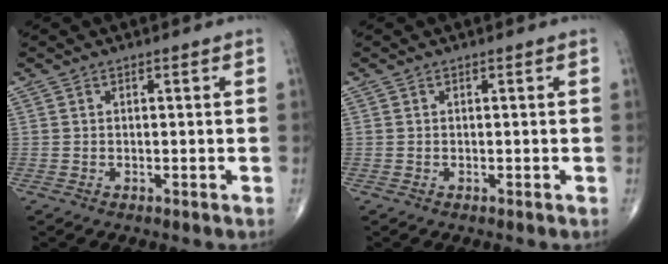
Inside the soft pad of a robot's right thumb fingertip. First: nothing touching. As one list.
[{"total": 0.0}]